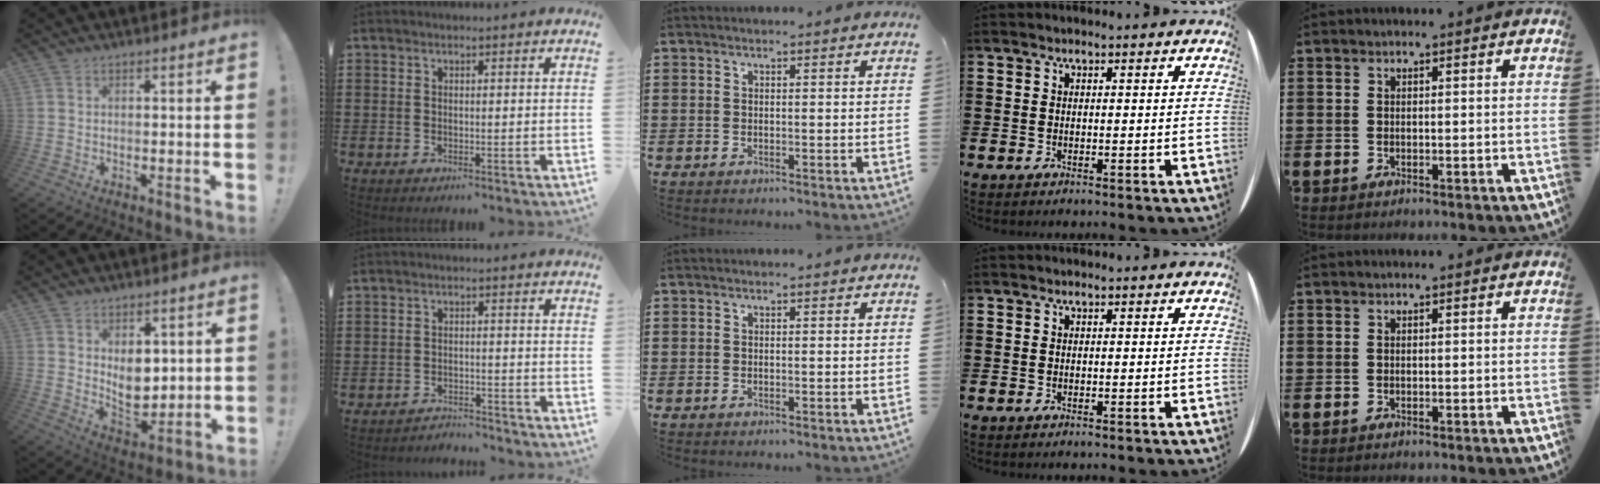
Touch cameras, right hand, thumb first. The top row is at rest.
{"thumb": {"total": 9.0, "force": [3.6, 6.1, 5.5], "torque": [-0.075, -0.027, 0.071]}, "index": {"total": 2.7, "force": [-2.7, 0.2, -0.1], "torque": [-0.006, 0.001, -0.060]}}